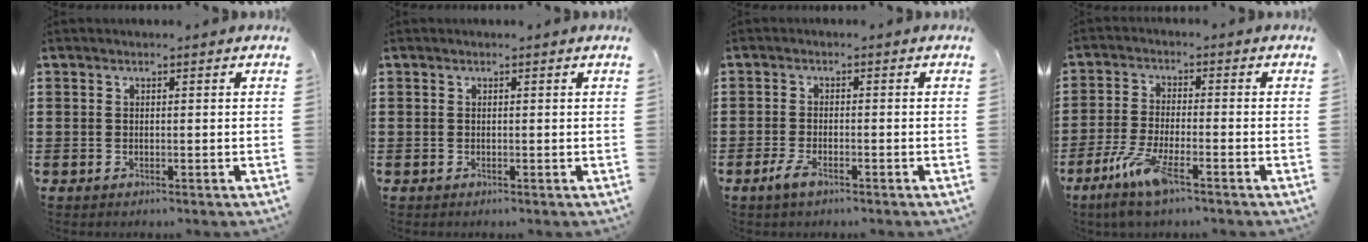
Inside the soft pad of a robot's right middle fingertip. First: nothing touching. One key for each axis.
{"total": 0.0}
{"total": 2.8, "fx": -1.6, "fy": 0.9, "fz": 2.1, "tx": -0.050, "ty": -0.005, "tz": -0.033}
{"total": 7.7, "fx": -4.6, "fy": 1.5, "fz": 6.0, "tx": -0.133, "ty": -0.015, "tz": -0.086}